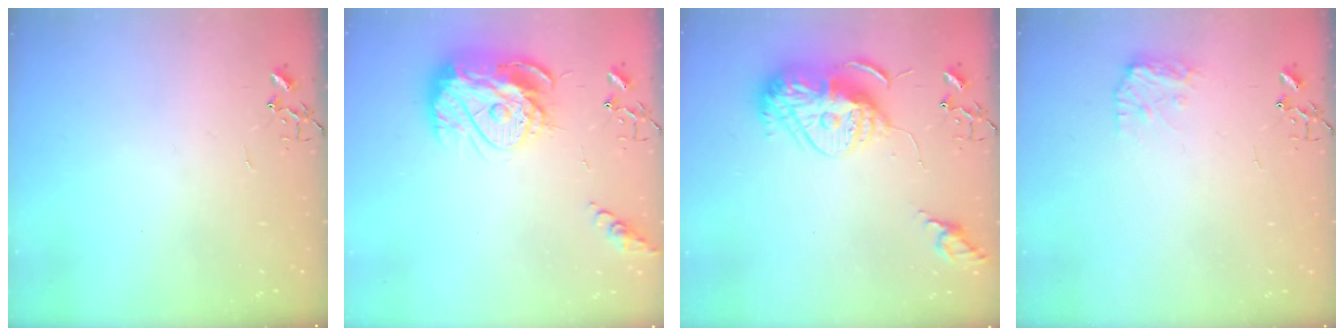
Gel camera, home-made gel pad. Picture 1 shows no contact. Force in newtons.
{"total": 17.4, "press": 17.3, "slide": 1.8}
{"total": 14.3, "press": 14.2, "slide": 2.0}
{"total": 8.7, "press": 8.7, "slide": 0.5}